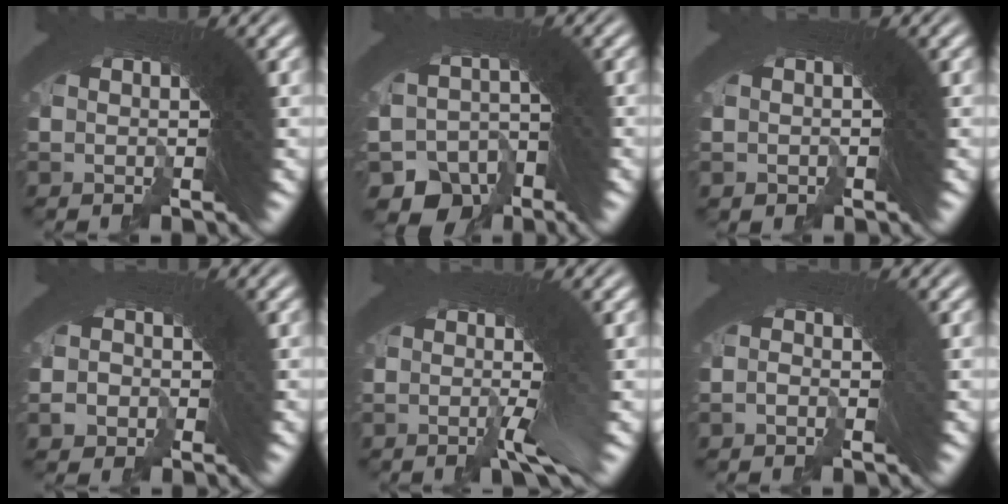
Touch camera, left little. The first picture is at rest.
{"total": 10.6, "force": [-5.3, 7.9, 4.7], "torque": [-0.110, -0.054, -0.076]}
{"total": 1.1, "force": [-0.9, 0.2, -0.5], "torque": [0.014, -0.004, -0.011]}
{"total": 1.9, "force": [-1.5, 1.1, -0.4], "torque": [0.013, 0.005, -0.032]}
{"total": 2.9, "force": [-1.2, -0.4, 2.7], "torque": [-0.029, 0.013, -0.028]}
{"total": 1.6, "force": [-1.6, -0.2, 0.1], "torque": [0.014, 0.015, -0.034]}